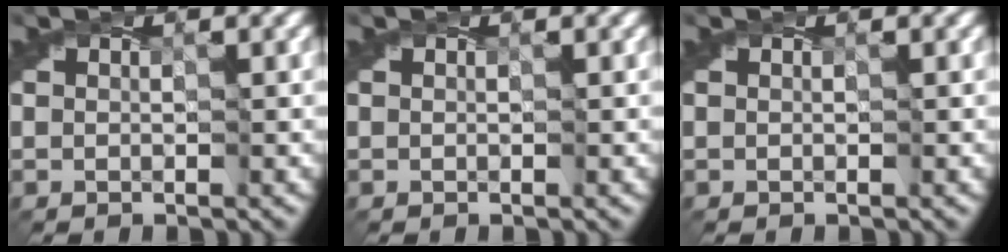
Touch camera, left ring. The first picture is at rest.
{"total": 0.0}
{"total": 0.0}